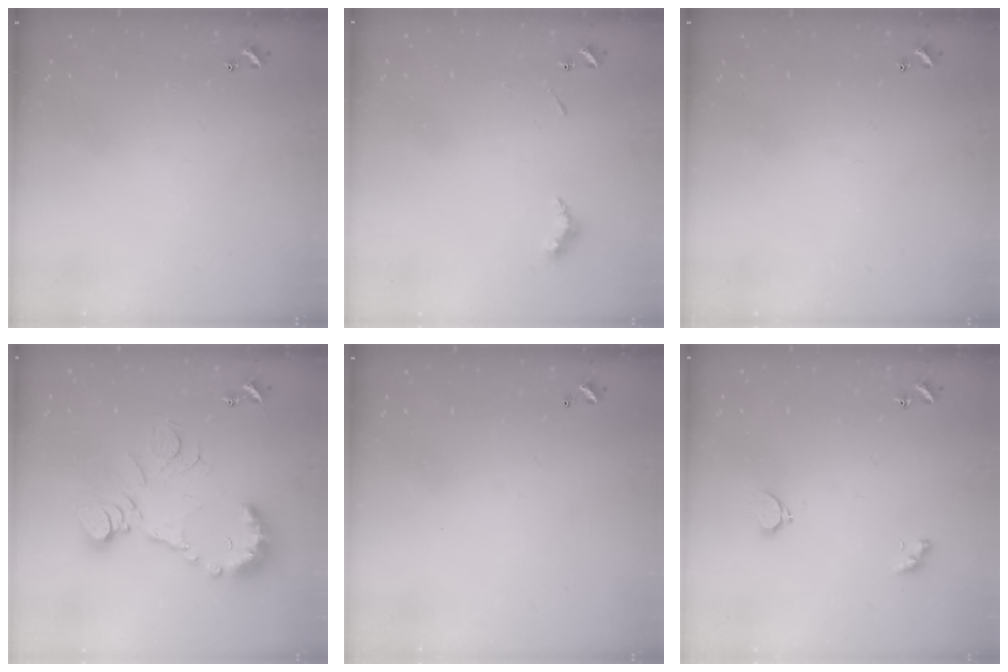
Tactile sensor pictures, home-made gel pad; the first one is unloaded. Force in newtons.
{"total": 4.6, "press": 4.6, "slide": 0.7}
{"total": 0.0}
{"total": 17.1, "press": 17.1, "slide": 1.6}
{"total": 2.9, "press": 2.9, "slide": 0.1}
{"total": 2.0, "press": 1.9, "slide": 0.5}